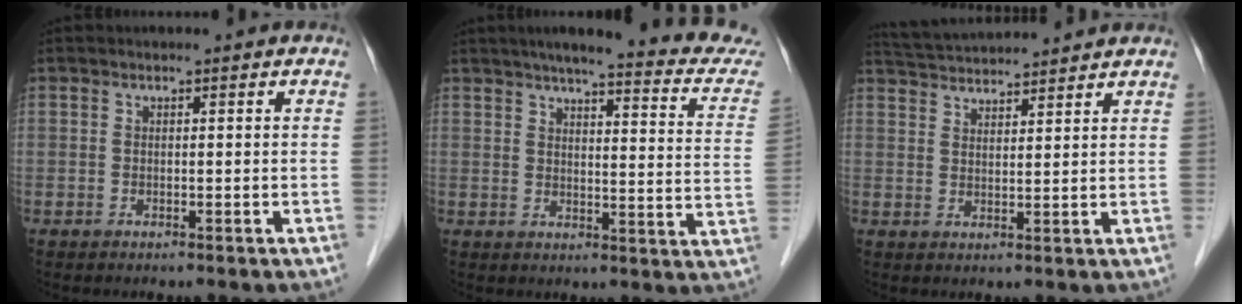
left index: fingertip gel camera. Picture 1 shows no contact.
{"total": 20.0, "force": [17.6, 1.1, 9.4], "torque": [-0.114, -0.039, 0.198]}
{"total": 9.1, "force": [8.8, 0.0, 2.3], "torque": [-0.050, 0.031, 0.139]}